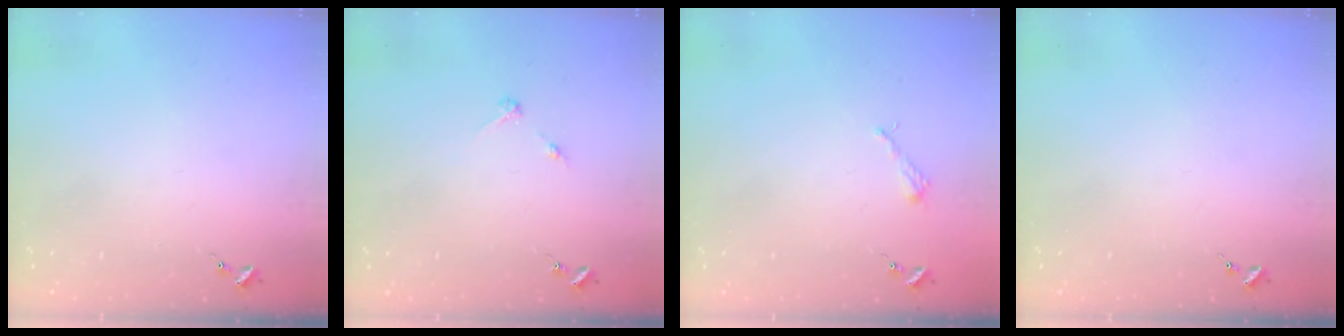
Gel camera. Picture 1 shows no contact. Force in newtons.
{"total": 2.7, "press": 2.7, "slide": 0.3}
{"total": 2.2, "press": 2.2, "slide": 0.3}
{"total": 0.0}